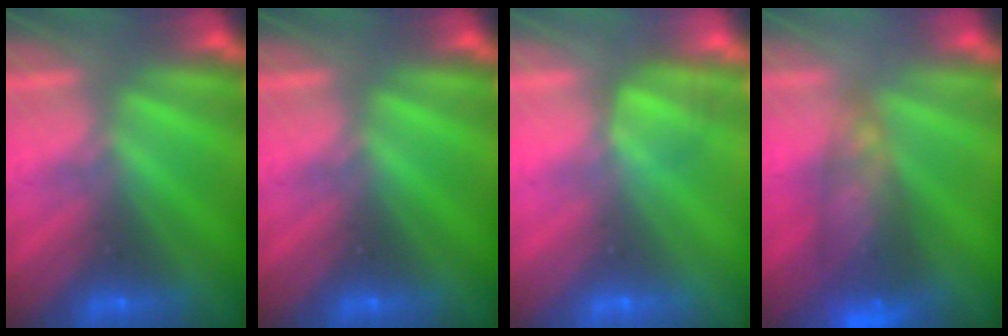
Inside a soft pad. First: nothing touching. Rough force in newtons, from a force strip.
{"total": 0.0}
{"total": 4.5}
{"total": 7.1}